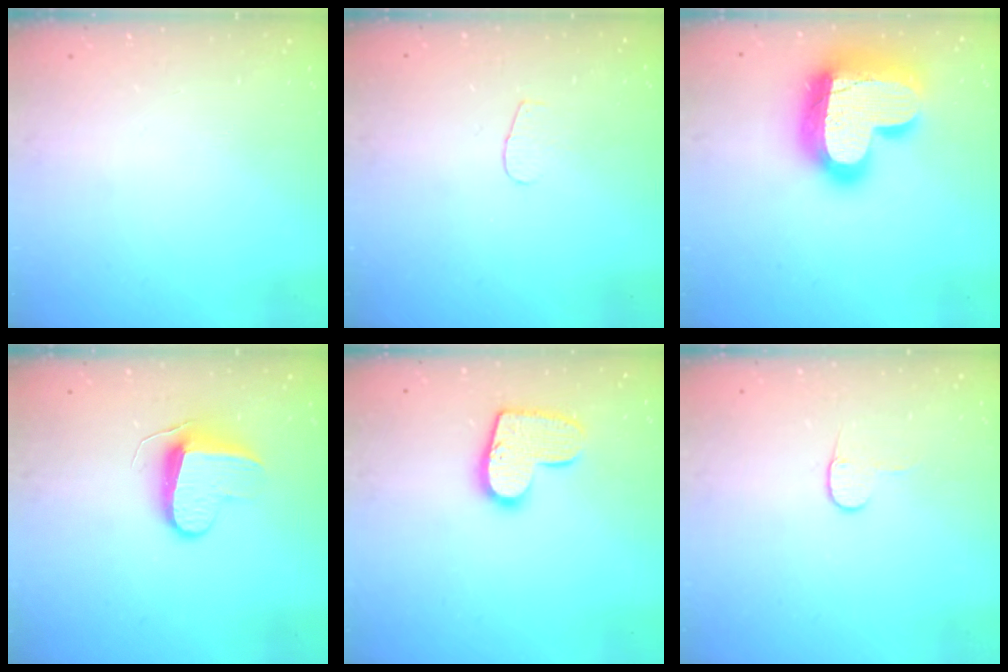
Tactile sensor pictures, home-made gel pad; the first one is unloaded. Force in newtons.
{"total": 3.3, "press": 3.3, "slide": 0.3}
{"total": 26.4, "press": 26.3, "slide": 2.0}
{"total": 8.8, "press": 8.7, "slide": 0.5}
{"total": 12.9, "press": 12.9, "slide": 0.8}
{"total": 4.3, "press": 4.3, "slide": 0.4}